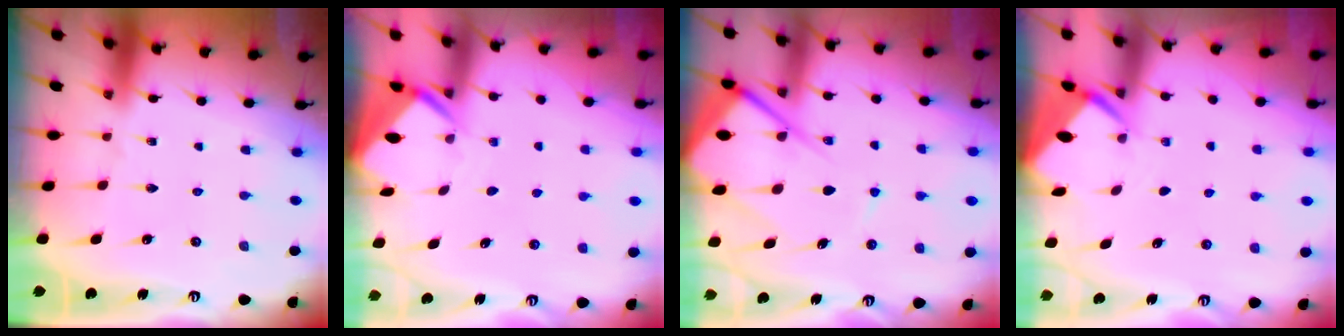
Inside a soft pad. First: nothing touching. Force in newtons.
{"total": 3.2, "press": 3.2, "slide": 0.3}
{"total": 14.2, "press": 14.1, "slide": 1.7}
{"total": 2.6, "press": 2.6, "slide": 0.3}